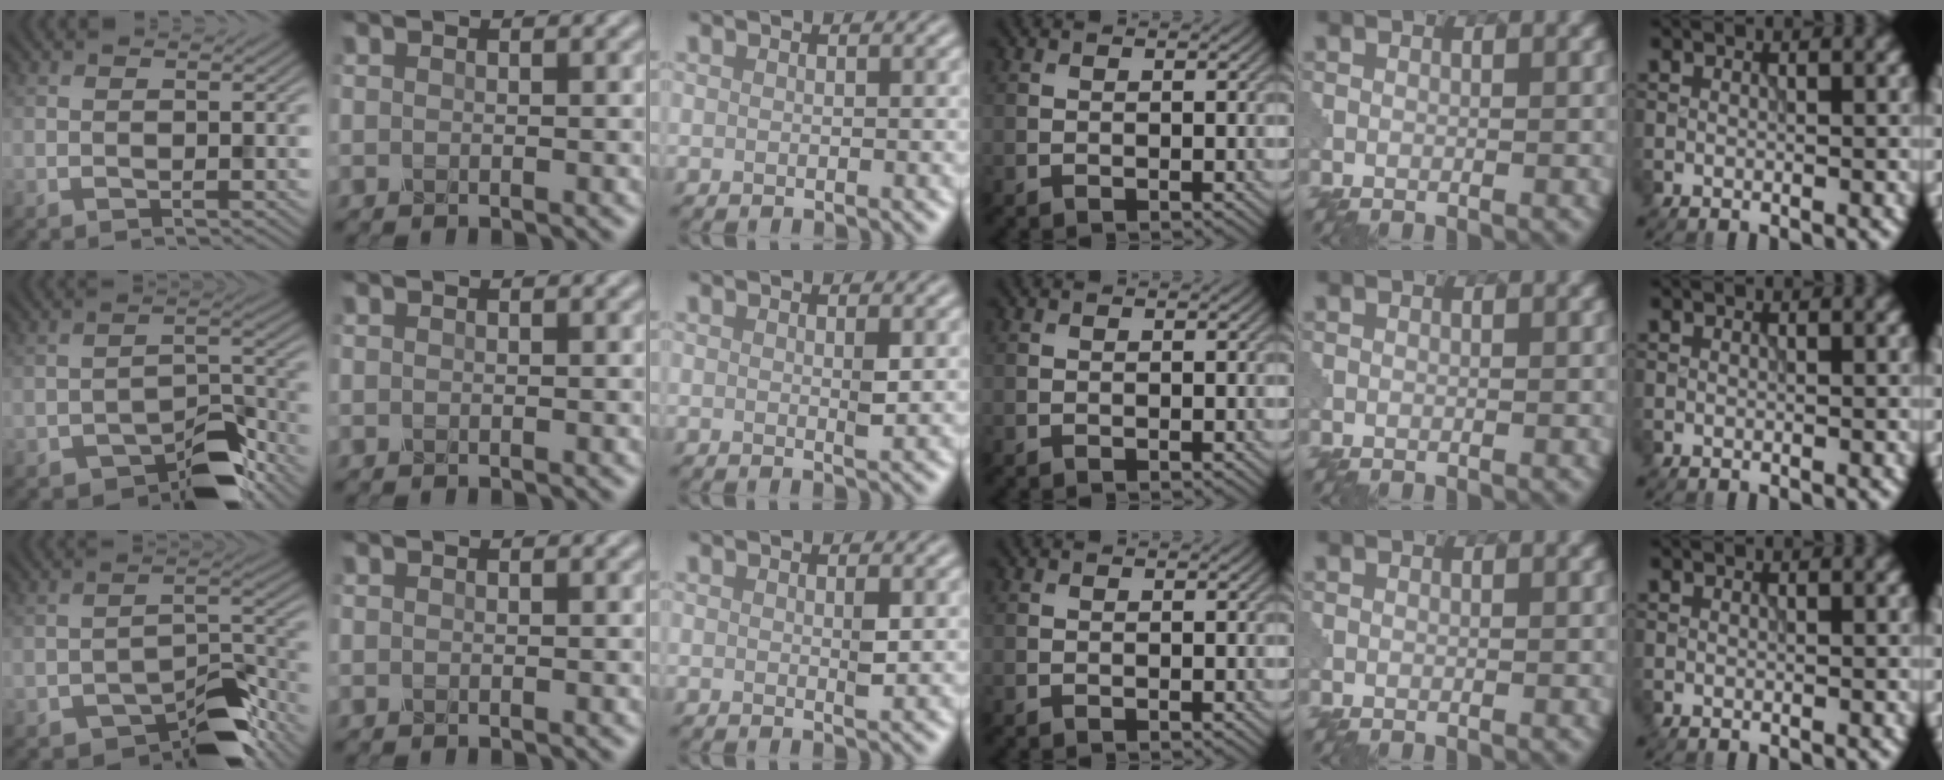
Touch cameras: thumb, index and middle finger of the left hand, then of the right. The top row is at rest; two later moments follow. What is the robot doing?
{"motion": "disassemble", "object": "pitcher"}